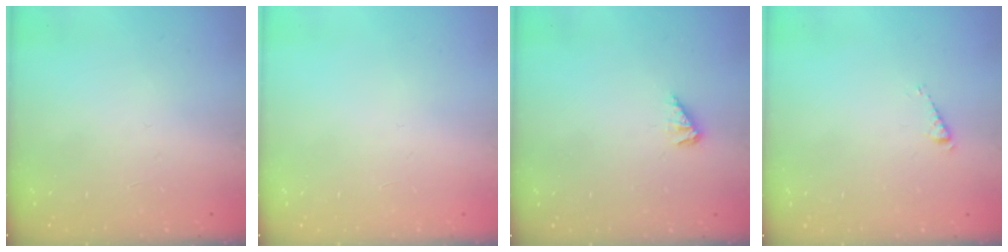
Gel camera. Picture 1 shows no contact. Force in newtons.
{"total": 0.0}
{"total": 3.4, "press": 3.3, "slide": 0.5}
{"total": 2.7, "press": 2.7, "slide": 0.2}